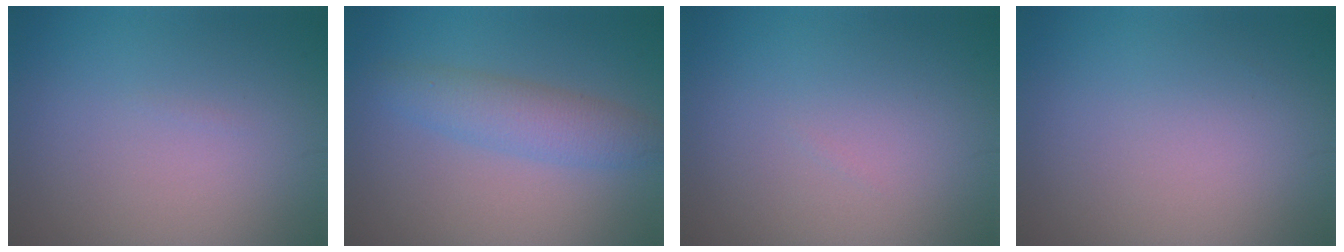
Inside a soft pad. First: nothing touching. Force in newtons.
{"total": 3.5, "press": 3.5, "slide": 0.1}
{"total": 0.0}
{"total": 0.0}